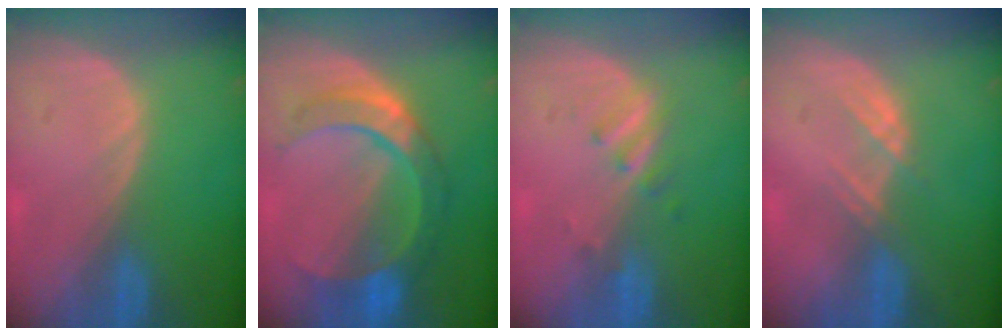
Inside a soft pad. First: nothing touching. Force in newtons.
{"total": 8.3, "press": 8.3, "slide": 0.5}
{"total": 2.8, "press": 2.6, "slide": 1.2}
{"total": 2.6, "press": 2.5, "slide": 0.7}